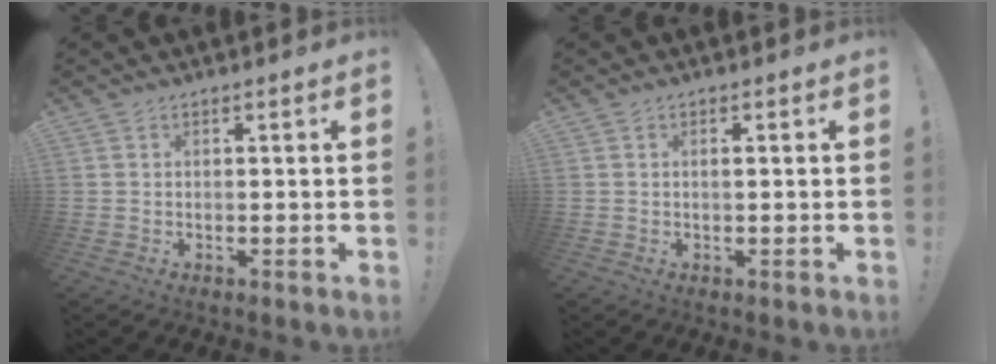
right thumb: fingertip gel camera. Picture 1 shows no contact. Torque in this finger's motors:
{"motor_torque": [-0.42, -0.15, -0.55, 0.18, 0.07]}